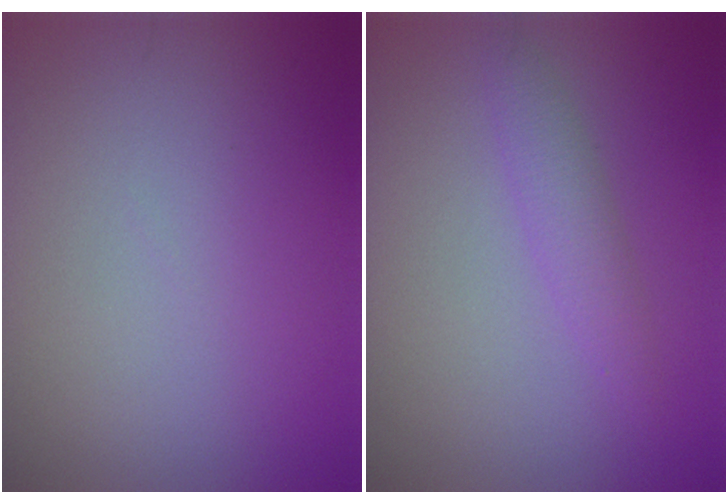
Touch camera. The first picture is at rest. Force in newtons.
{"total": 2.0, "press": 2.0, "slide": 0.1}